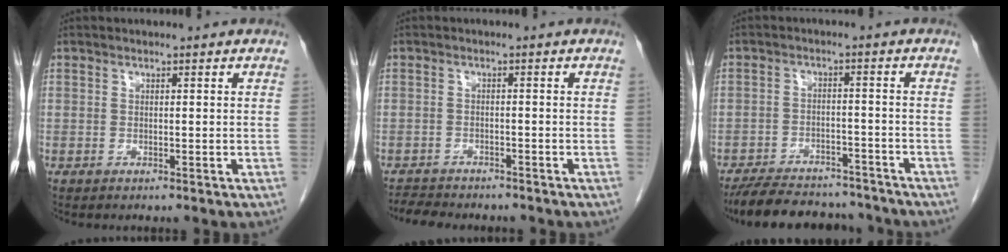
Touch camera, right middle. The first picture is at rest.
{"total": 6.1, "force": [-5.6, 1.6, 1.8], "torque": [-0.032, -0.007, -0.082]}
{"total": 14.5, "force": [-13.0, 4.1, 4.9], "torque": [-0.086, 0.003, -0.186]}